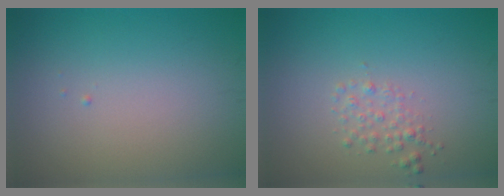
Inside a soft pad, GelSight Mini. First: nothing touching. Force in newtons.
{"total": 1.5, "press": 1.5, "slide": 0.1}